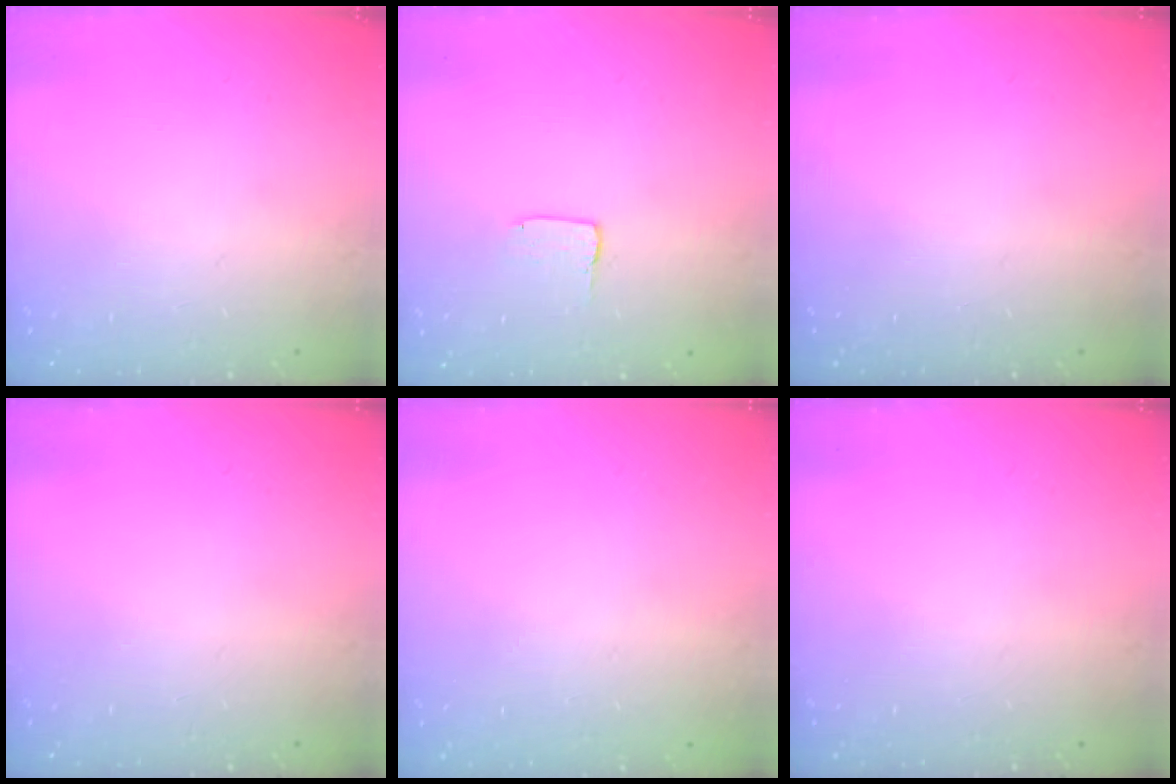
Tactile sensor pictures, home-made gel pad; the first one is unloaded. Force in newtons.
{"total": 2.0, "press": 2.0, "slide": 0.0}
{"total": 0.0}
{"total": 0.0}
{"total": 0.0}
{"total": 0.0}